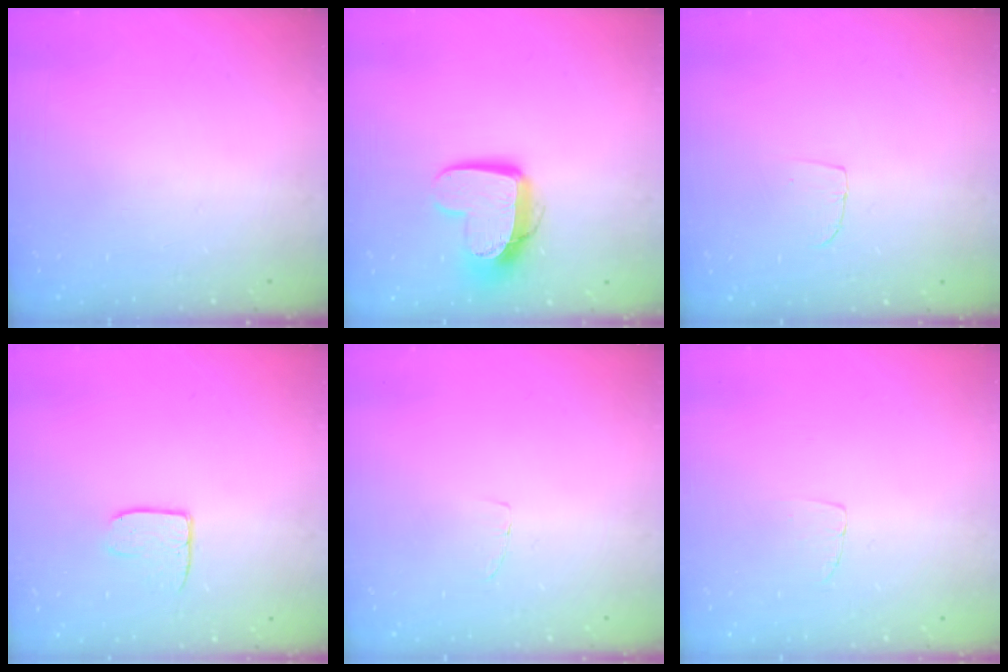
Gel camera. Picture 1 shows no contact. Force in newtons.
{"total": 12.9, "press": 12.8, "slide": 1.1}
{"total": 3.8, "press": 3.8, "slide": 0.4}
{"total": 7.9, "press": 7.9, "slide": 0.6}
{"total": 3.5, "press": 3.5, "slide": 0.2}
{"total": 3.8, "press": 3.7, "slide": 0.2}